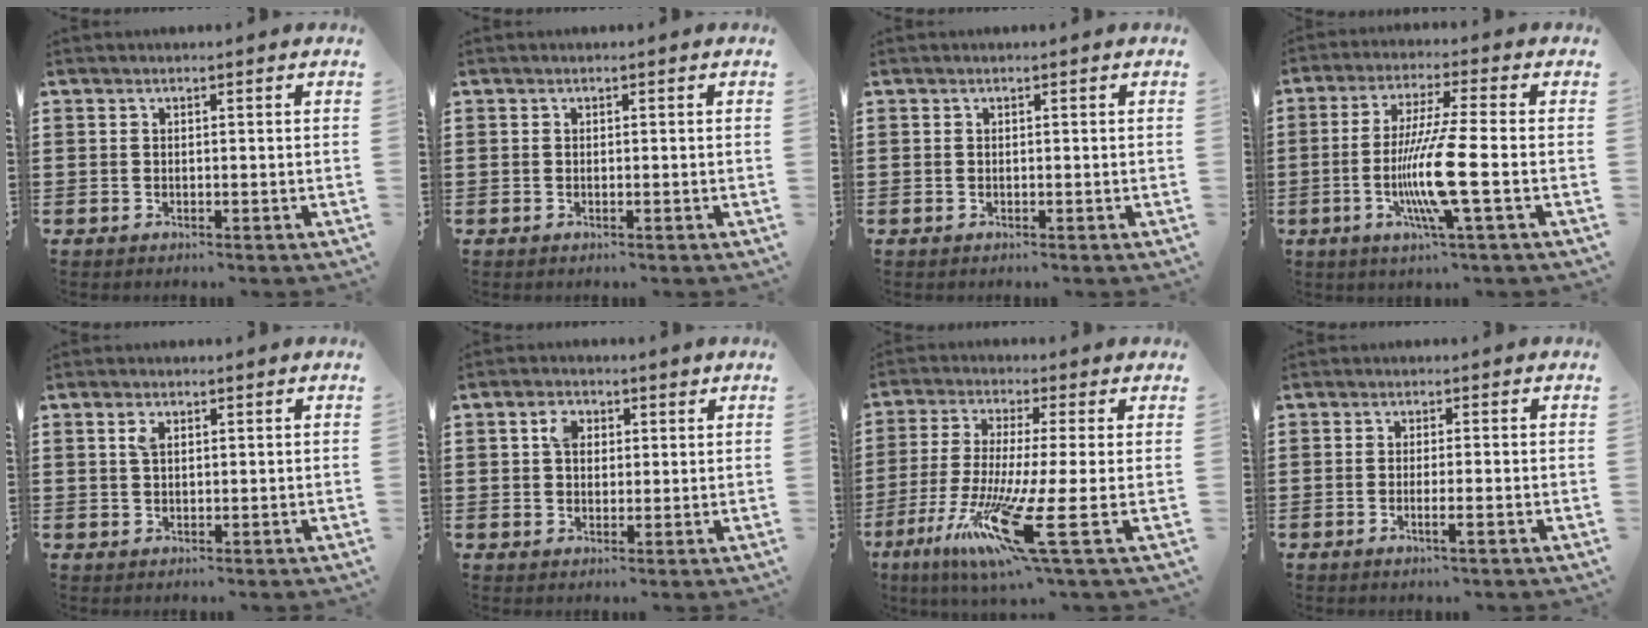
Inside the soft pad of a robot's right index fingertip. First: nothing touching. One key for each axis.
{"total": 0.0}
{"total": 0.0}
{"total": 10.7, "fx": -2.7, "fy": 0.0, "fz": 10.3, "tx": -0.209, "ty": -0.020, "tz": -0.058}
{"total": 1.9, "fx": 0.8, "fy": 0.9, "fz": 1.5, "tx": -0.034, "ty": 0.003, "tz": 0.015}
{"total": 3.5, "fx": 1.3, "fy": 2.5, "fz": 2.1, "tx": -0.043, "ty": 0.007, "tz": 0.021}
{"total": 14.7, "fx": -6.2, "fy": 0.0, "fz": 13.4, "tx": -0.271, "ty": -0.025, "tz": -0.107}
{"total": 2.1, "fx": -1.0, "fy": 0.0, "fz": 1.9, "tx": -0.030, "ty": -0.003, "tz": -0.019}